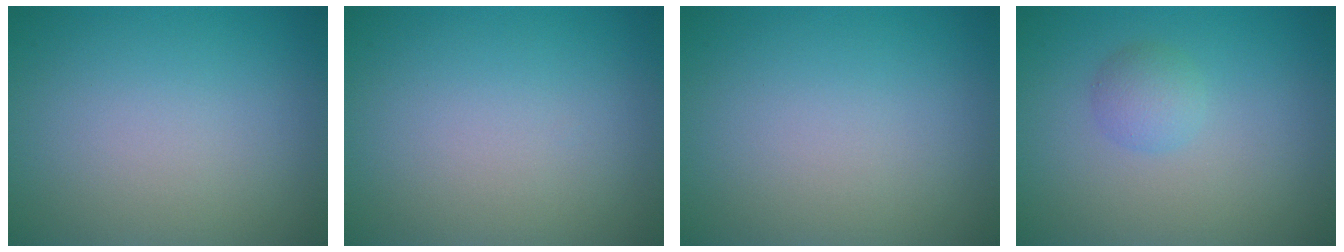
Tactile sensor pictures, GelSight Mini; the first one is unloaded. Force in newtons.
{"total": 0.0}
{"total": 0.0}
{"total": 1.7, "press": 1.7, "slide": 0.0}